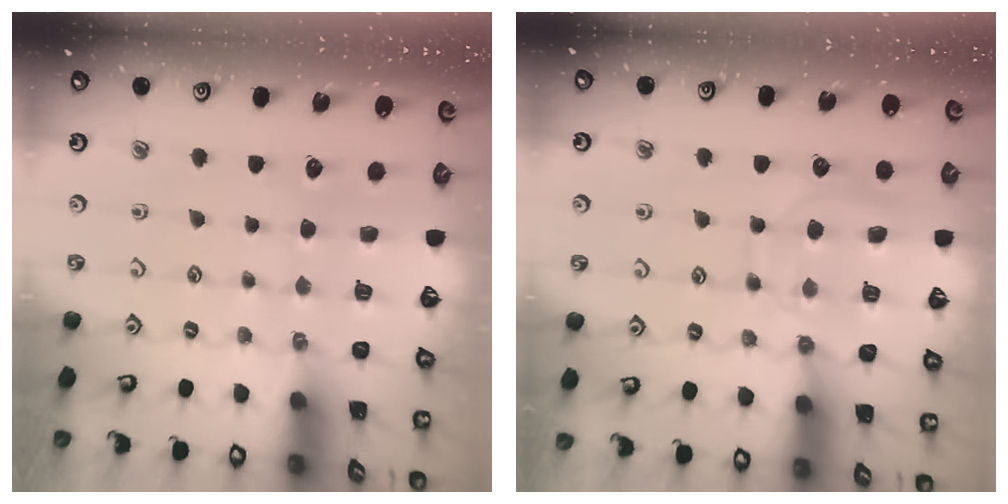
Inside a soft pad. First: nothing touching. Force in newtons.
{"total": 11.2, "press": 11.1, "slide": 1.0}